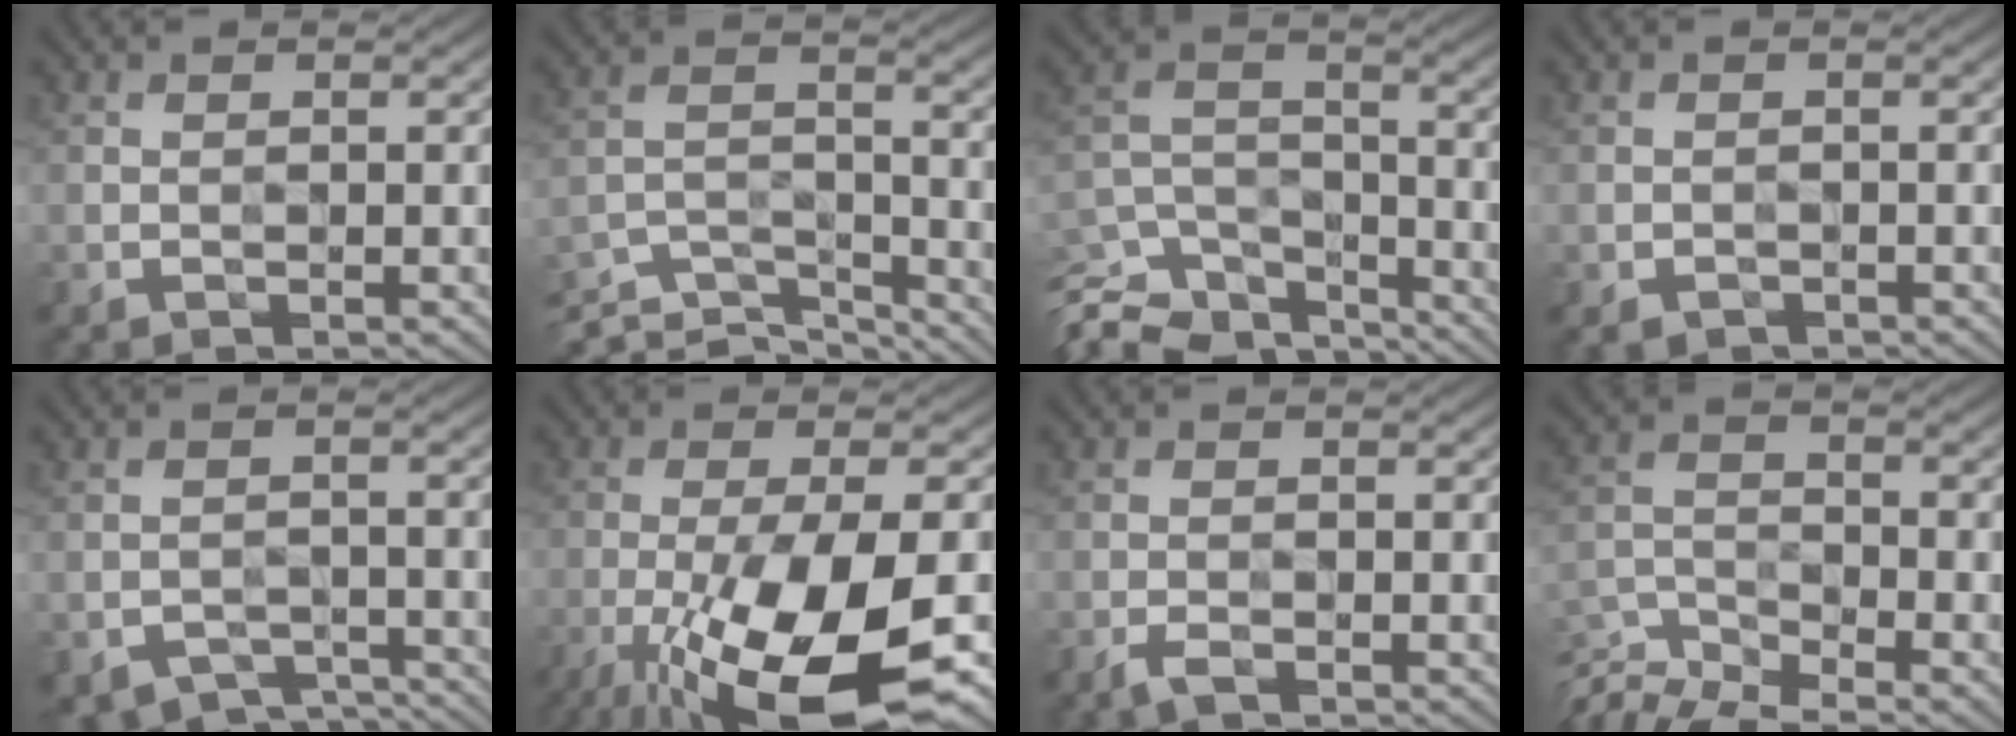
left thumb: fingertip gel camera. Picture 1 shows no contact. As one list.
[{"total": 10.3, "force": [-9.4, 2.0, 3.7], "torque": [-0.081, -0.006, -0.154]}, {"total": 12.3, "force": [-9.1, 6.4, 5.1], "torque": [-0.146, -0.019, -0.129]}, {"total": 1.1, "force": [-1.0, 0.4, -0.1], "torque": [0.001, 0.000, -0.018]}, {"total": 4.4, "force": [-3.7, 1.9, 1.4], "torque": [-0.020, -0.008, -0.055]}, {"total": 15.2, "force": [-6.6, 4.3, 12.9], "torque": [-0.252, -0.018, -0.106]}, {"total": 1.8, "force": [-1.4, 0.2, 1.1], "torque": [-0.027, 0.002, -0.028]}, {"total": 6.4, "force": [-5.8, 1.2, 2.3], "torque": [-0.053, -0.004, -0.122]}]